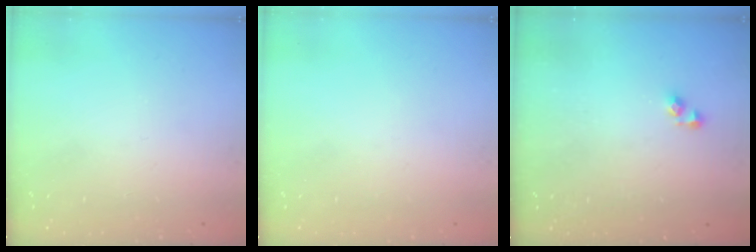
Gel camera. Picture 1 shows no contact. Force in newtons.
{"total": 0.0}
{"total": 3.7, "press": 3.7, "slide": 0.2}